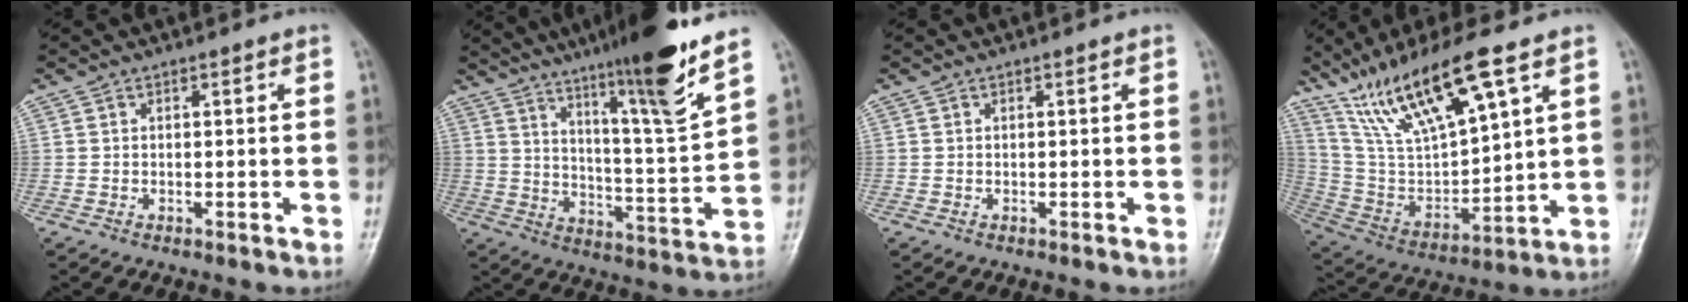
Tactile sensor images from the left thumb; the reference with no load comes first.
{"total": 17.3, "force": [11.9, 0.6, 12.5], "torque": [-0.181, -0.069, 0.191]}
{"total": 0.0}
{"total": 18.8, "force": [11.6, 4.4, 14.1], "torque": [-0.254, -0.040, 0.237]}